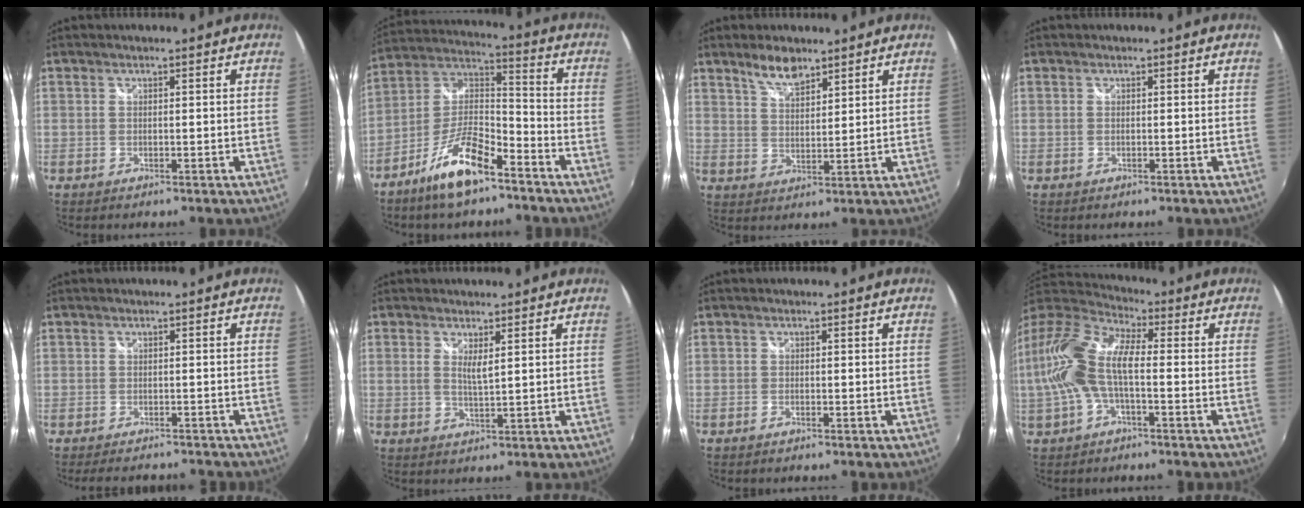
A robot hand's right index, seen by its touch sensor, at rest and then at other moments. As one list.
[{"total": 13.0, "force": [-8.6, 3.8, 9.0], "torque": [-0.193, 0.006, -0.158]}, {"total": 5.5, "force": [4.3, 1.9, 2.8], "torque": [-0.046, 0.002, 0.081]}, {"total": 0.0}, {"total": 5.9, "force": [-5.0, 2.4, 2.1], "torque": [-0.041, -0.007, -0.074]}, {"total": 2.6, "force": [1.1, 0.5, 2.3], "torque": [-0.043, -0.005, 0.017]}, {"total": 0.6, "force": [-0.5, 0.2, 0.1], "torque": [-0.003, -0.003, -0.012]}, {"total": 14.5, "force": [-0.9, 6.2, 13.1], "torque": [-0.261, 0.013, -0.024]}]